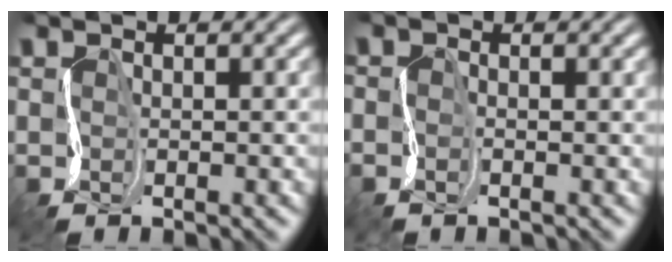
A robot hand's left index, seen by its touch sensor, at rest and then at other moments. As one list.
[{"total": 1.0, "force": [-1.0, 0.0, -0.2], "torque": [-0.005, -0.002, -0.022]}]